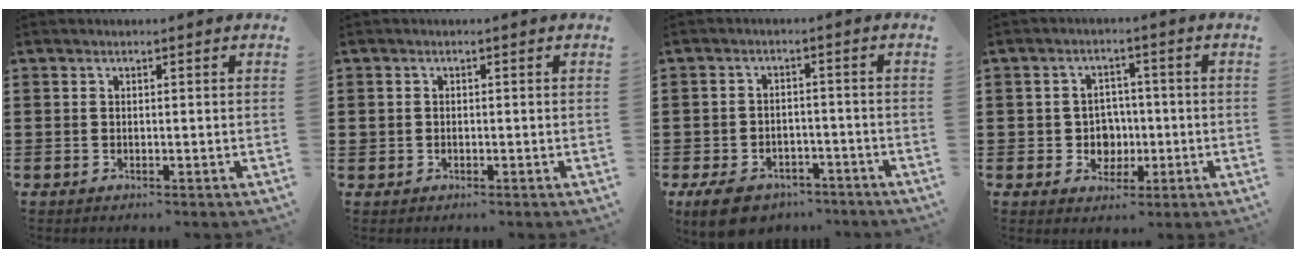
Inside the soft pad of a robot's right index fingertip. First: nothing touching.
{"total": 0.8, "force": [-0.1, 0.8, 0.2], "torque": [-0.006, 0.005, -0.004]}
{"total": 5.1, "force": [-4.4, 1.8, 1.6], "torque": [-0.032, 0.013, -0.086]}
{"total": 4.4, "force": [-0.6, 4.1, 1.4], "torque": [-0.032, 0.006, -0.015]}